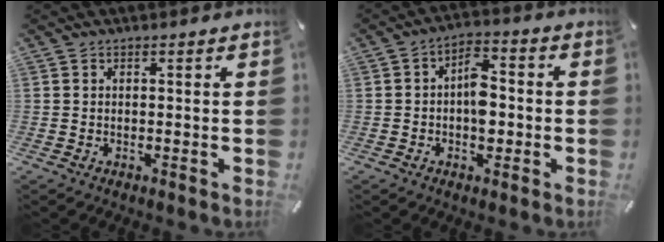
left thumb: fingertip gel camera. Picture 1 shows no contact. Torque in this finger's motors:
{"motor_torque": [1.33, 1.30, 0.91, 0.11, 0.07]}